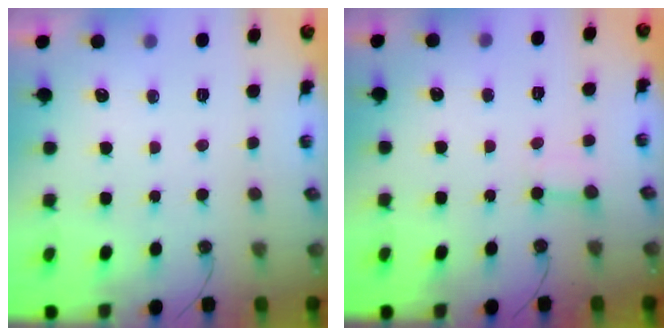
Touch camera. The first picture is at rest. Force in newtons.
{"total": 2.5, "press": 2.5, "slide": 0.4}